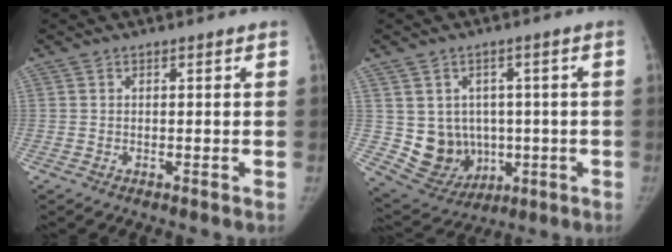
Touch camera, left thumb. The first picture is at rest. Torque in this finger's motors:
{"motor_torque": [0.44, 0.45, 0.28, -0.41, 0.02]}